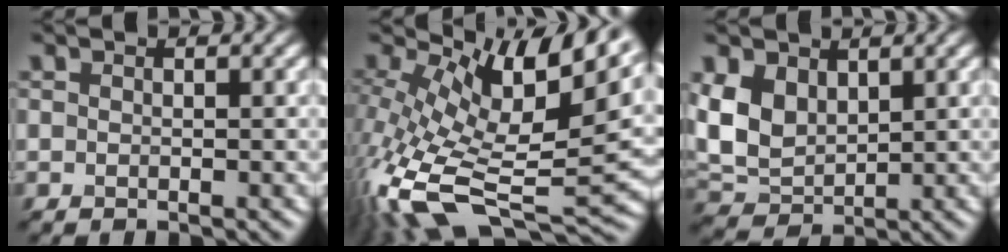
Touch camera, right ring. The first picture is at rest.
{"total": 12.1, "force": [1.1, 5.6, 10.7], "torque": [-0.207, -0.002, 0.030]}
{"total": 5.5, "force": [1.5, 3.8, 3.6], "torque": [-0.086, -0.003, 0.032]}